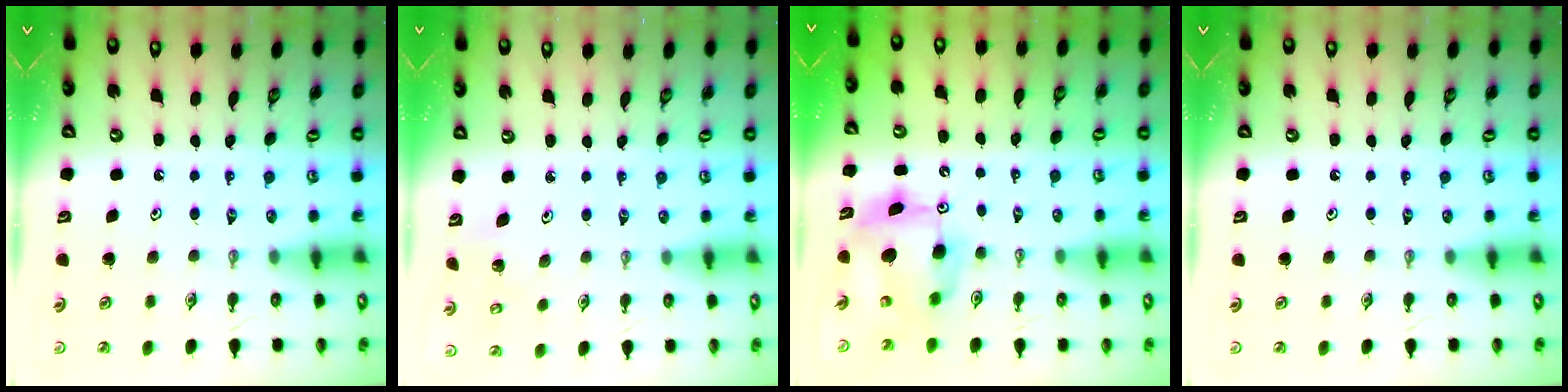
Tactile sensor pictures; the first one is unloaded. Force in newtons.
{"total": 1.8, "press": 1.8, "slide": 0.1}
{"total": 9.5, "press": 9.4, "slide": 0.9}
{"total": 0.0}